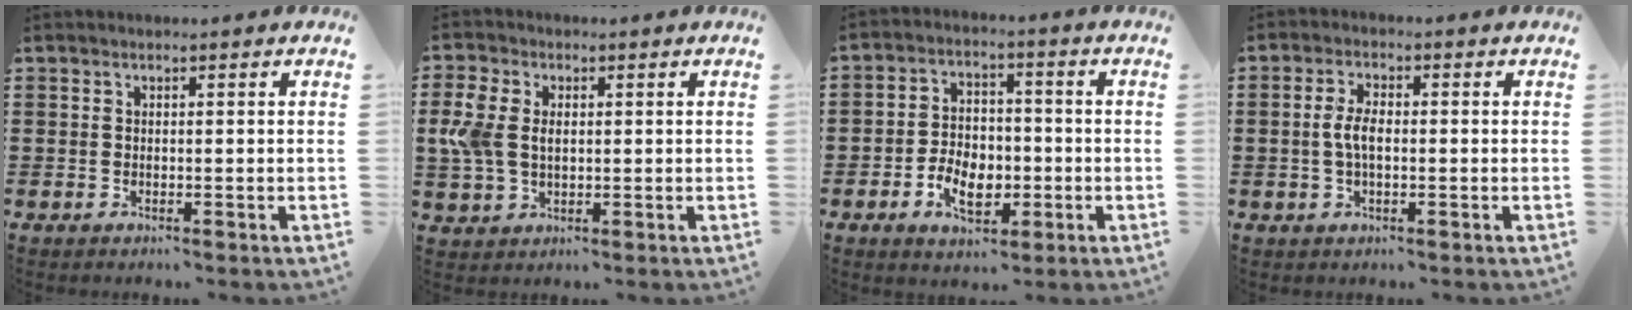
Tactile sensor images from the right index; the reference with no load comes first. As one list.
[{"total": 5.5, "force": [0.6, 3.9, 3.9], "torque": [-0.114, 0.003, 0.001]}, {"total": 6.6, "force": [-2.1, 4.4, 4.3], "torque": [-0.083, 0.005, -0.042]}, {"total": 4.0, "force": [-0.3, 1.7, 3.6], "torque": [-0.082, -0.002, -0.011]}]